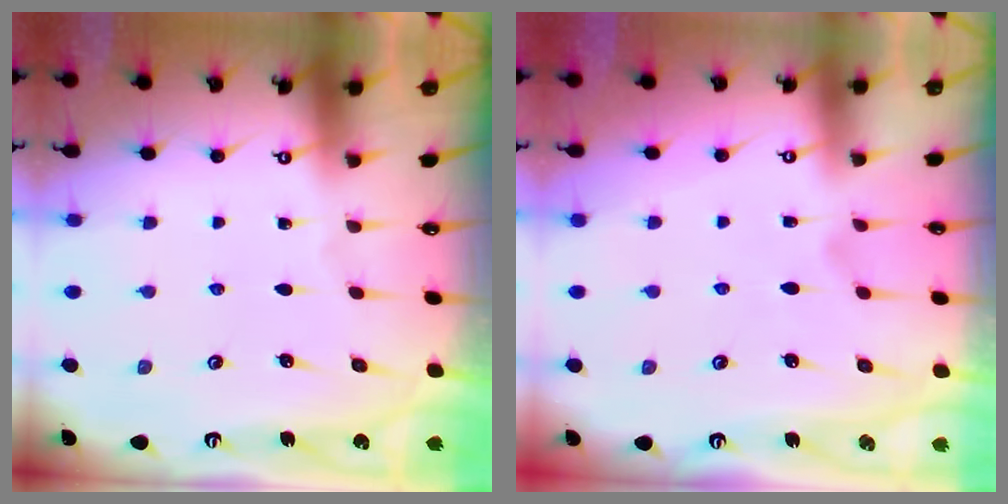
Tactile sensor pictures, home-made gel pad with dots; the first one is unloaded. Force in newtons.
{"total": 1.1, "press": 0.1, "slide": 1.1}